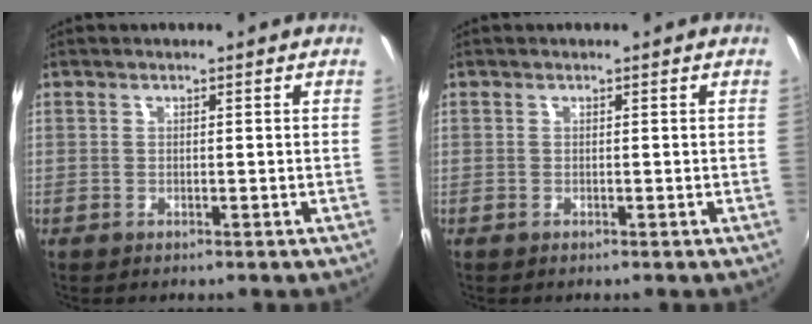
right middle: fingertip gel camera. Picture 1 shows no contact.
{"total": 0.0}